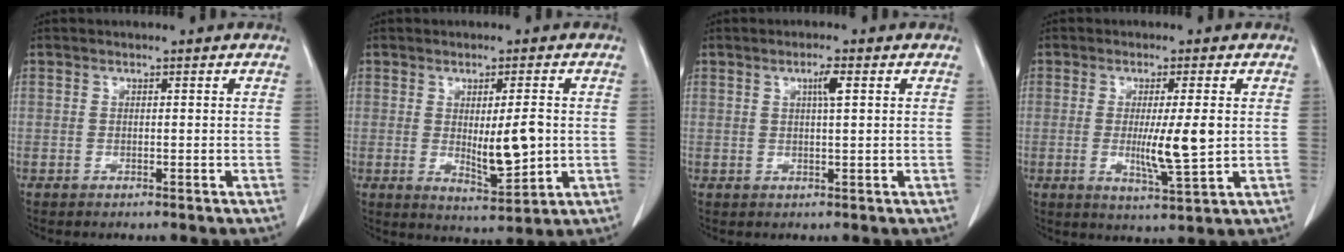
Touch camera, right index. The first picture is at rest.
{"total": 7.2, "force": [0.0, 1.7, 7.0], "torque": [-0.106, -0.015, 0.008]}
{"total": 2.5, "force": [1.0, 0.0, 2.3], "torque": [-0.041, 0.000, 0.017]}
{"total": 7.2, "force": [-0.1, 0.1, 7.2], "torque": [-0.123, -0.018, 0.000]}